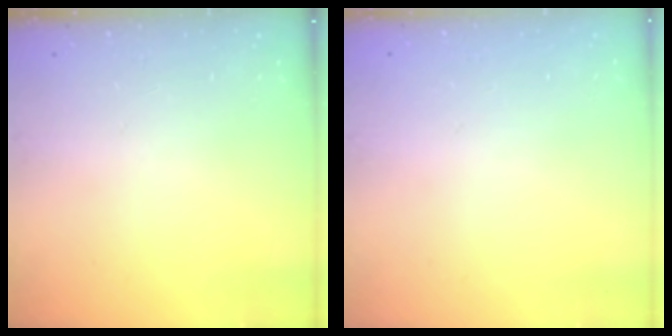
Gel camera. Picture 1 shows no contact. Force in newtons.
{"total": 0.0}